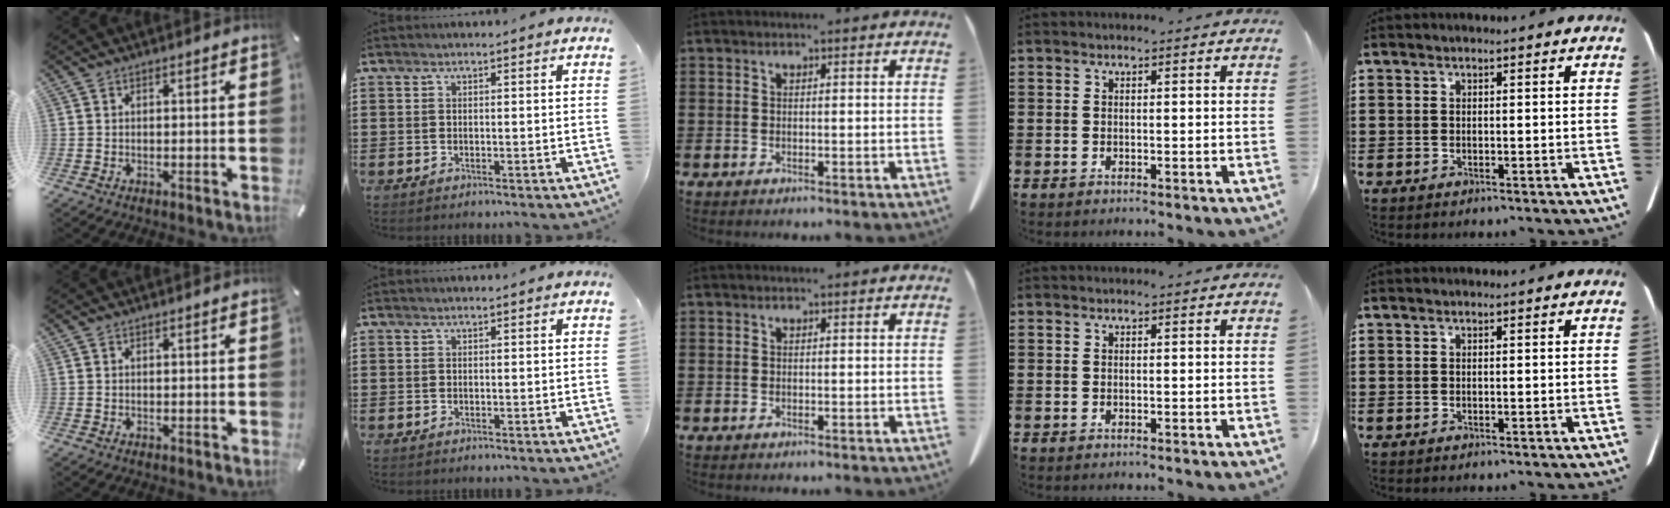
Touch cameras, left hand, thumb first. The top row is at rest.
{}